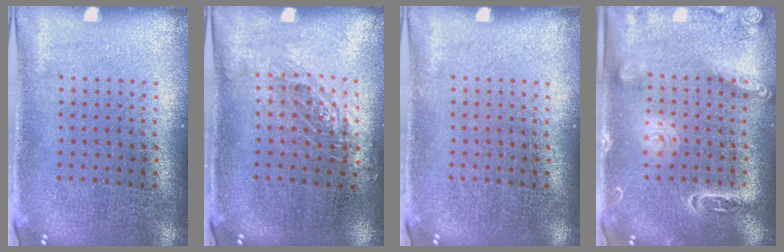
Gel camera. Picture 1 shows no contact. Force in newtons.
{"total": 0.8, "press": 0.8, "slide": 0.2}
{"total": 0.0}
{"total": 1.9, "press": 1.8, "slide": 0.4}